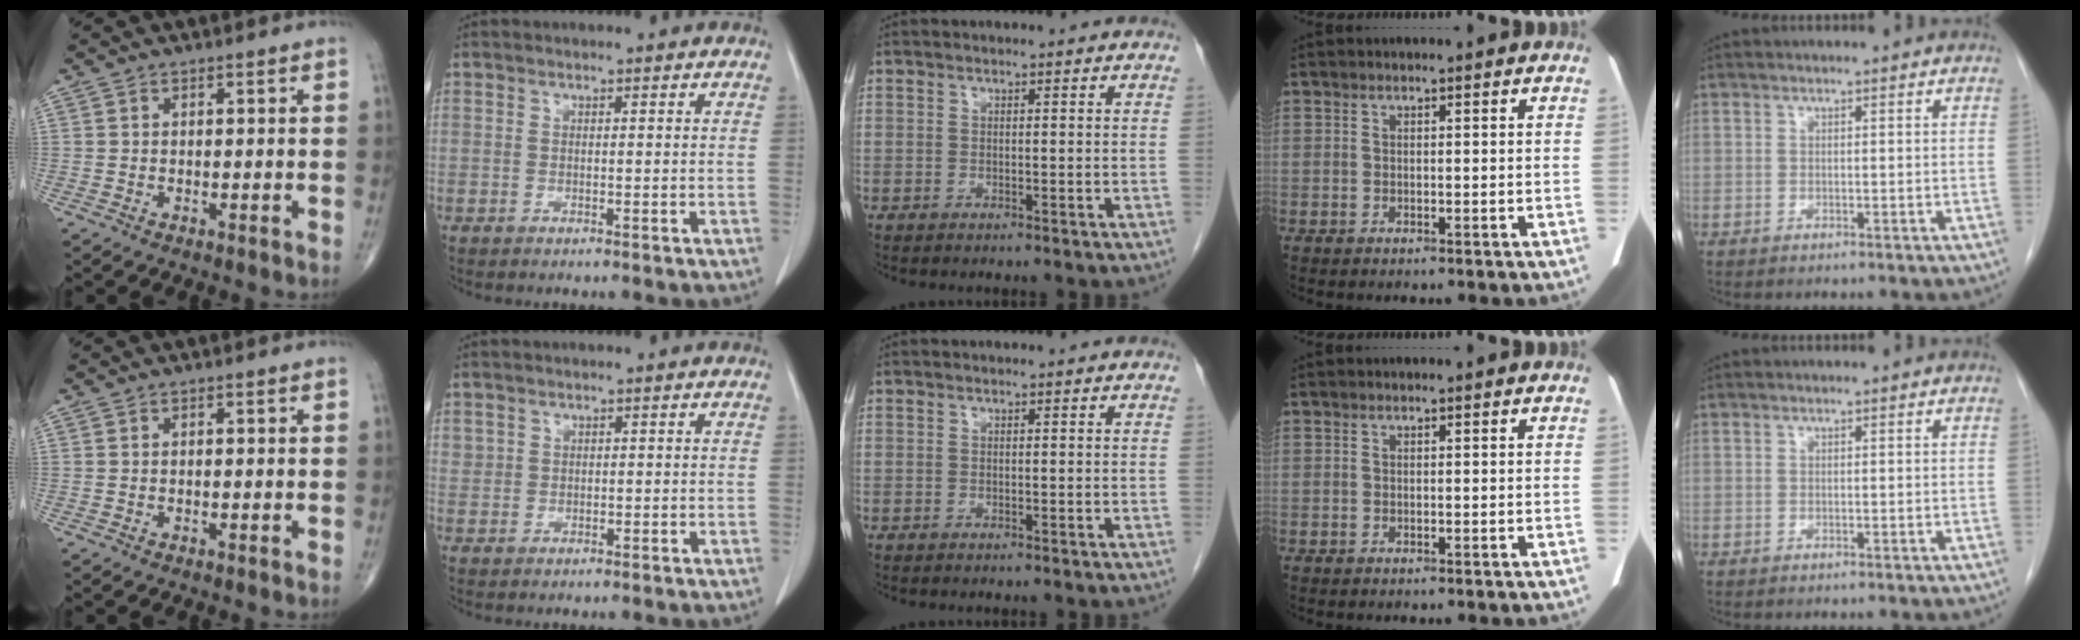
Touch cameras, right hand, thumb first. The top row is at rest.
{"index": {"total": 1.3, "force": [0.7, 1.1, 0.0], "torque": [0.009, 0.005, 0.011]}}